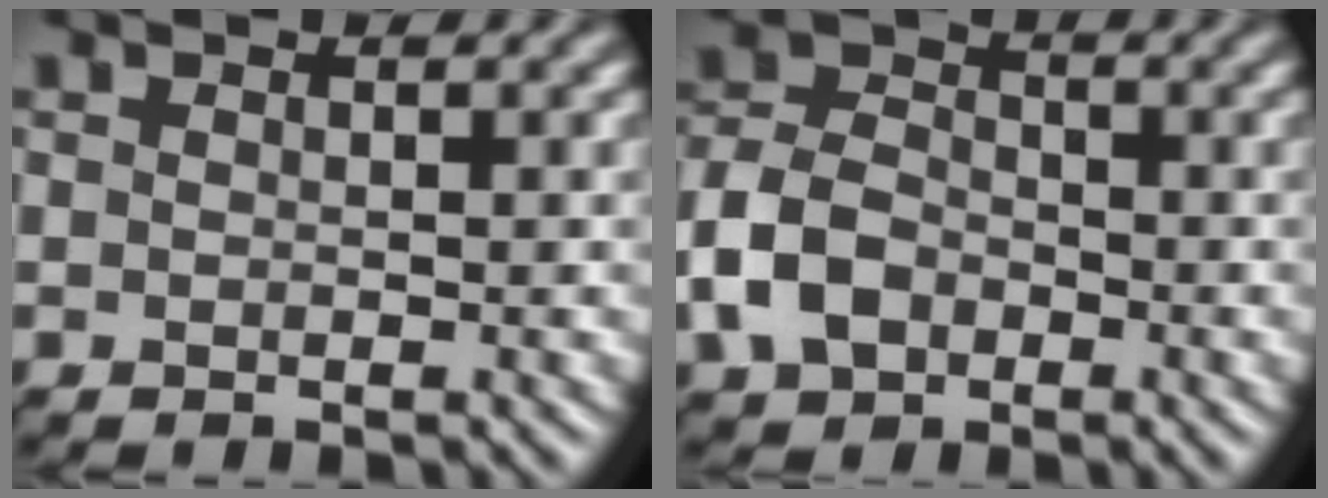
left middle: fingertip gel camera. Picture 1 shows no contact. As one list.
[{"total": 5.6, "force": [-2.8, 3.9, 3.0], "torque": [-0.067, 0.002, -0.066]}]